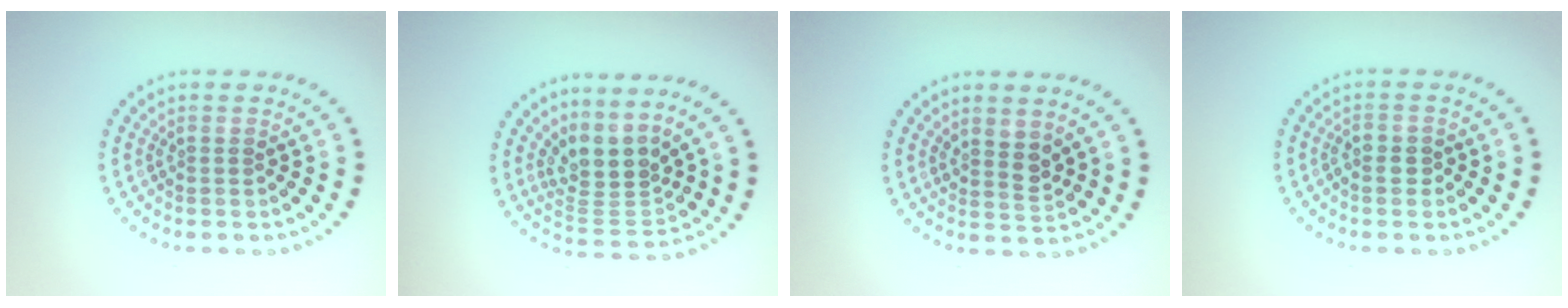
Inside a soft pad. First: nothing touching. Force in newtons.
{"total": 4.0, "press": 2.9, "slide": 2.7}
{"total": 1.9, "press": 1.6, "slide": 1.0}
{"total": 1.2, "press": 1.1, "slide": 0.3}